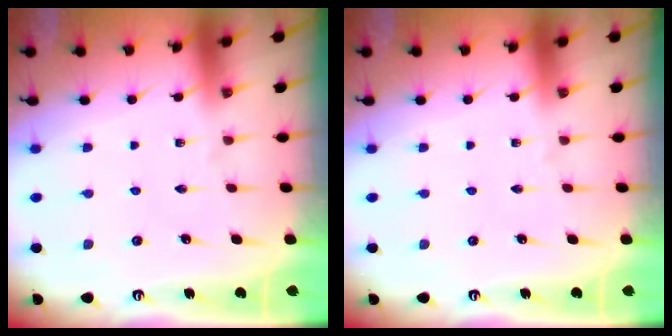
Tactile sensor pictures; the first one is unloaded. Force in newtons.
{"total": 0.0}